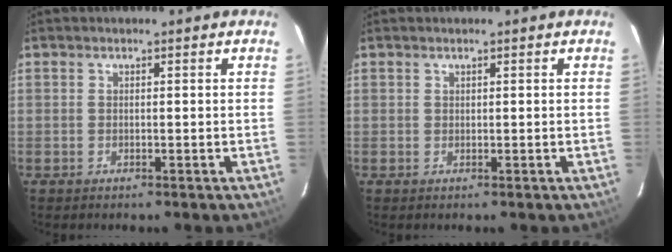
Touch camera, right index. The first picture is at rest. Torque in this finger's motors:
{"motor_torque": [0.00, 0.00, 0.00, 0.00]}